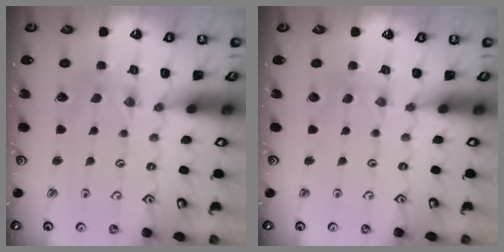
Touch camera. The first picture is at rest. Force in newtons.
{"total": 1.7, "press": 1.6, "slide": 0.4}